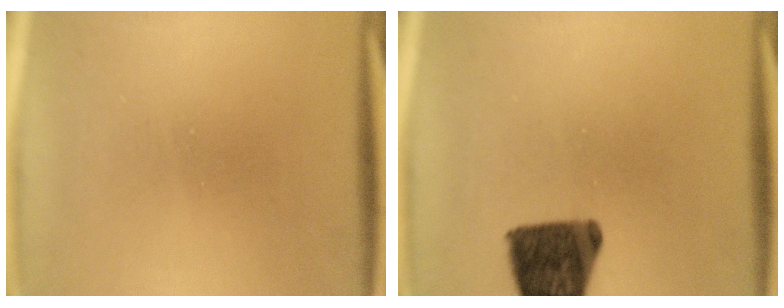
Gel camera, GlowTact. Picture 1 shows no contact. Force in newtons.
{"total": 12.6}